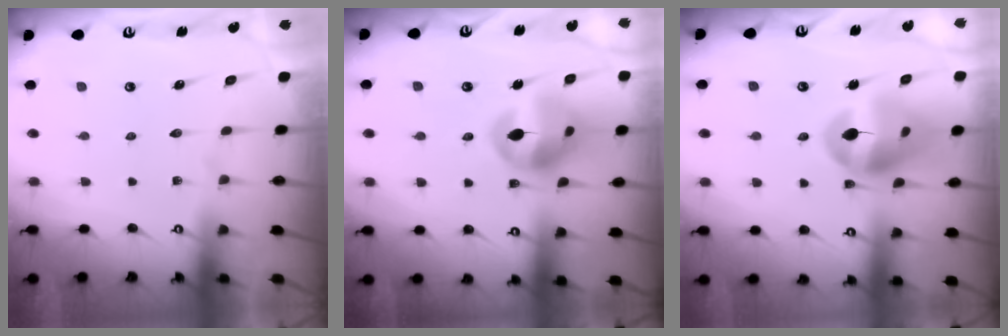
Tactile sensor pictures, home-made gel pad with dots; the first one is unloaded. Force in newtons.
{"total": 15.0, "press": 14.9, "slide": 1.7}
{"total": 14.9, "press": 14.8, "slide": 1.9}